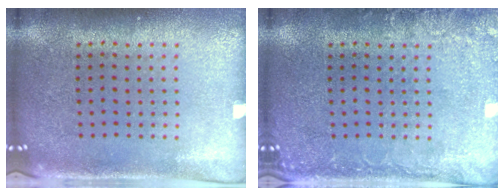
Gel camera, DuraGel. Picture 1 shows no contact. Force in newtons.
{"total": 2.4, "press": 2.4, "slide": 0.4}